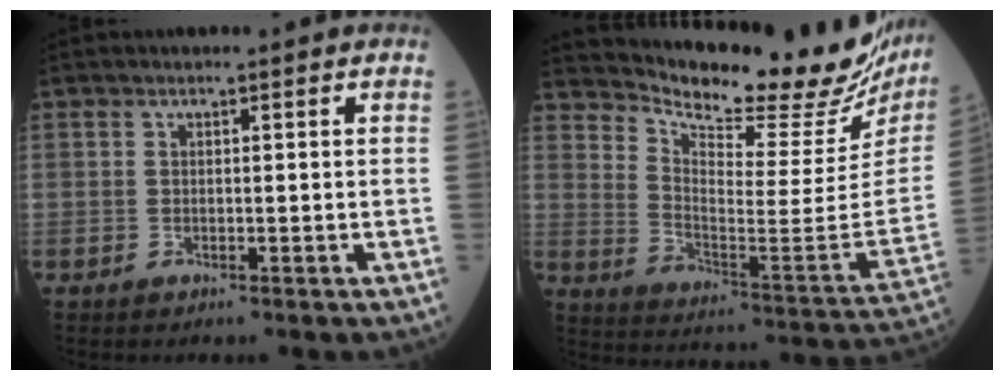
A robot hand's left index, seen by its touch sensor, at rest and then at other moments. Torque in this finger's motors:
{"motor_torque": [1.04, -1.10, 0.11, 0.03]}